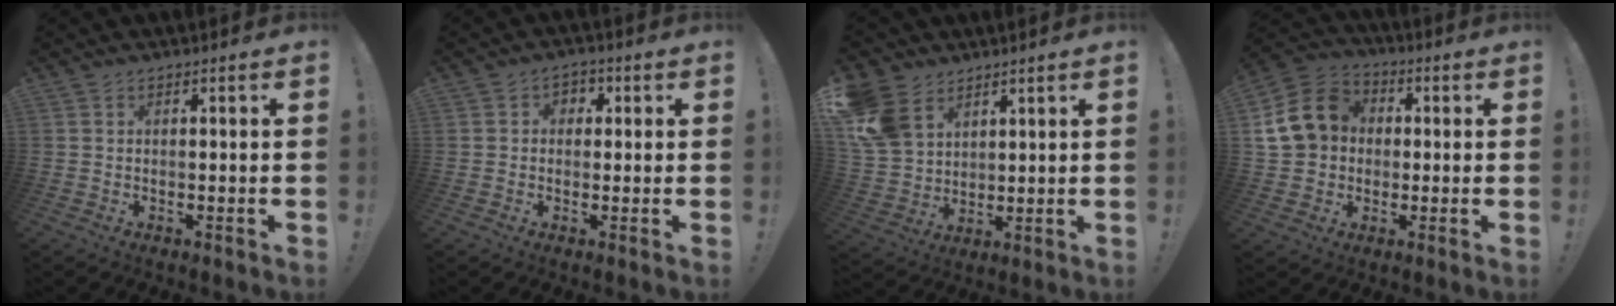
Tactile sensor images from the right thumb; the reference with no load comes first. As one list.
[{"total": 3.3, "force": [-0.3, 3.1, 1.2], "torque": [-0.011, 0.002, -0.007]}, {"total": 13.0, "force": [6.7, 9.5, 5.8], "torque": [-0.118, -0.034, 0.139]}, {"total": 15.2, "force": [2.5, 12.9, 7.5], "torque": [-0.125, 0.012, 0.058]}]